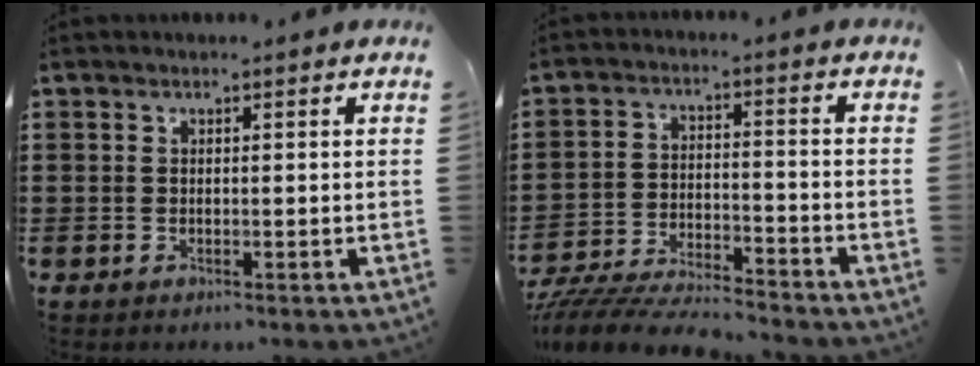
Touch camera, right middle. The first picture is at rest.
{"total": 7.0, "force": [-6.7, 0.6, 1.8], "torque": [-0.043, 0.004, -0.133]}